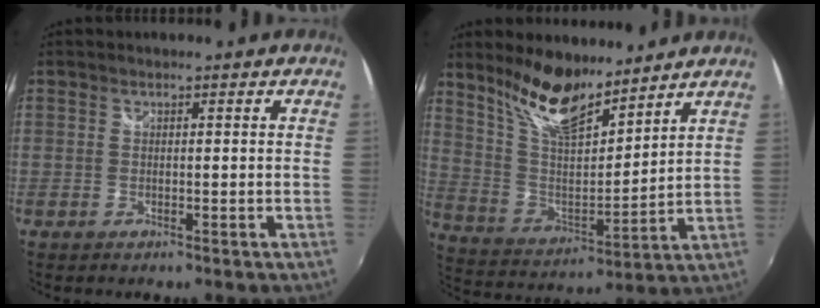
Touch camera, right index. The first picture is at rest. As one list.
[{"total": 14.2, "force": [11.0, 4.4, 7.8], "torque": [-0.152, -0.004, 0.215]}]